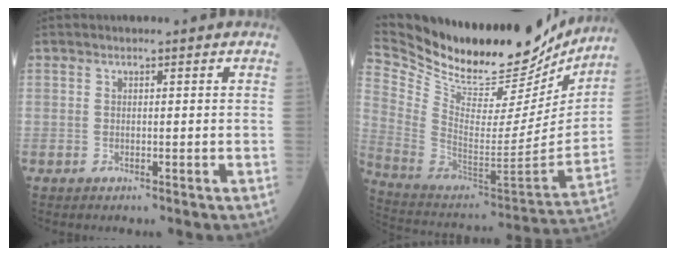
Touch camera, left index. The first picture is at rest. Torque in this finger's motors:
{"motor_torque": [0.88, -1.26, 0.08, 0.03]}